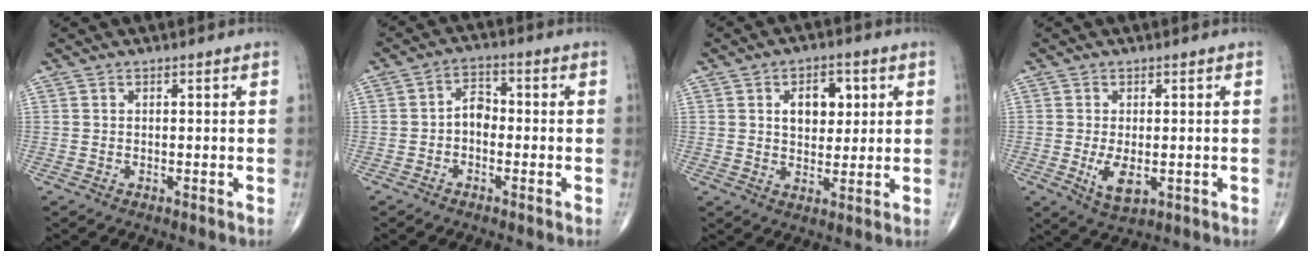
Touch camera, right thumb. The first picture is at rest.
{"total": 4.2, "force": [-0.9, 2.9, 2.9], "torque": [-0.034, 0.020, -0.027]}
{"total": 7.7, "force": [2.2, 4.9, 5.4], "torque": [-0.050, -0.007, 0.034]}
{"total": 5.0, "force": [-0.9, 2.5, 4.2], "torque": [-0.074, -0.012, -0.009]}